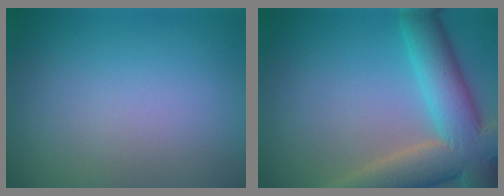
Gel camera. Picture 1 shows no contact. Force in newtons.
{"total": 10.6, "press": 10.5, "slide": 0.9}